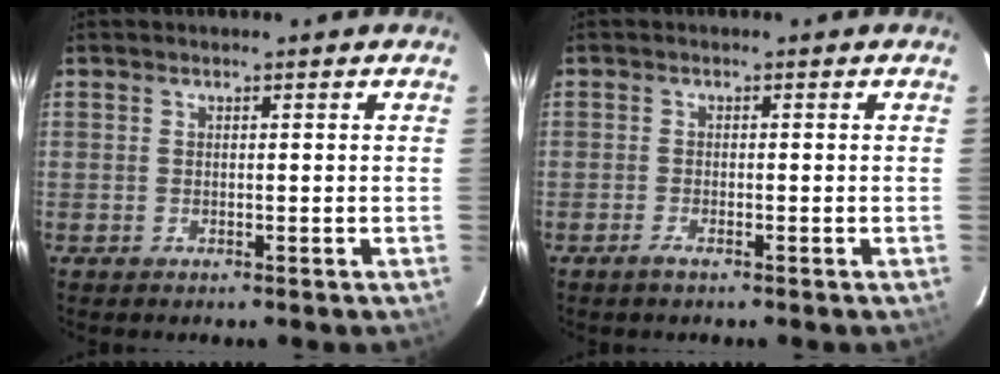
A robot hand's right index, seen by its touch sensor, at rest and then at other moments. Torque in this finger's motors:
{"motor_torque": [0.02, 0.06, 0.09, -0.01]}